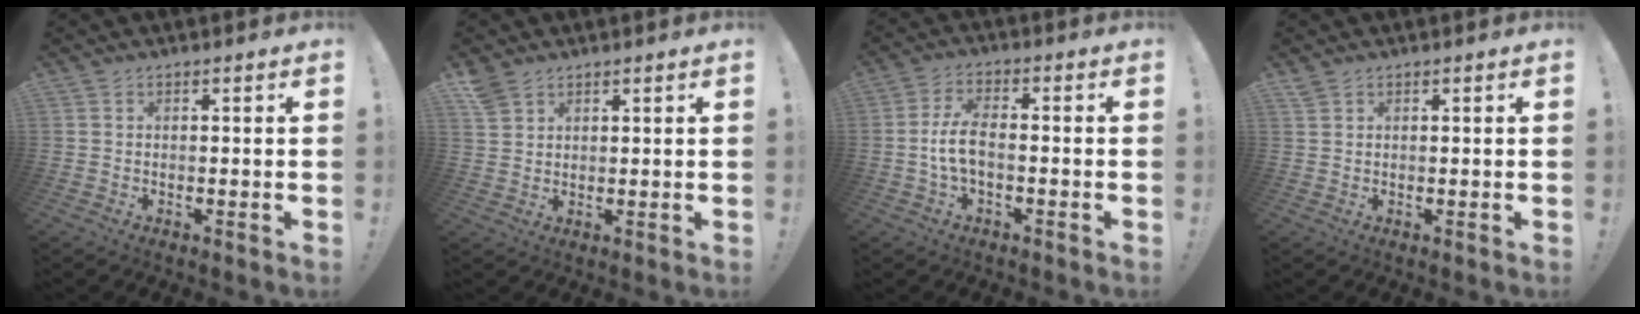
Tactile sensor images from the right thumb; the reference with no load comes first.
{"total": 4.2, "force": [3.4, 2.1, 1.4], "torque": [-0.020, -0.020, 0.065]}
{"total": 7.2, "force": [-1.3, 3.1, 6.4], "torque": [-0.133, 0.002, -0.024]}
{"total": 1.5, "force": [1.3, 0.4, 0.5], "torque": [-0.012, -0.002, 0.026]}